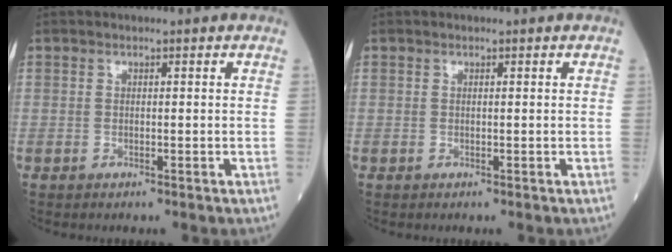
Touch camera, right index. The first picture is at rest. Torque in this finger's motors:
{"motor_torque": [0.03, -0.03, 0.03, 0.02]}